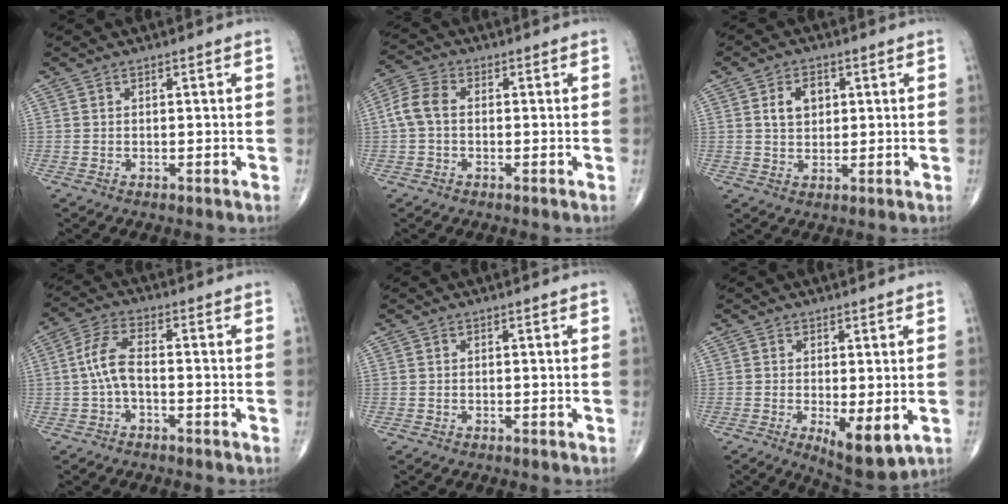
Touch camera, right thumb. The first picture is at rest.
{"total": 5.4, "force": [-0.1, 3.6, 4.0], "torque": [-0.086, 0.015, -0.012]}
{"total": 5.4, "force": [1.5, 3.8, 3.5], "torque": [-0.044, -0.001, 0.025]}
{"total": 5.9, "force": [-0.9, 2.5, 5.3], "torque": [-0.112, 0.023, -0.026]}
{"total": 0.0}
{"total": 7.4, "force": [-1.6, 2.6, 6.7], "torque": [-0.096, -0.023, -0.018]}